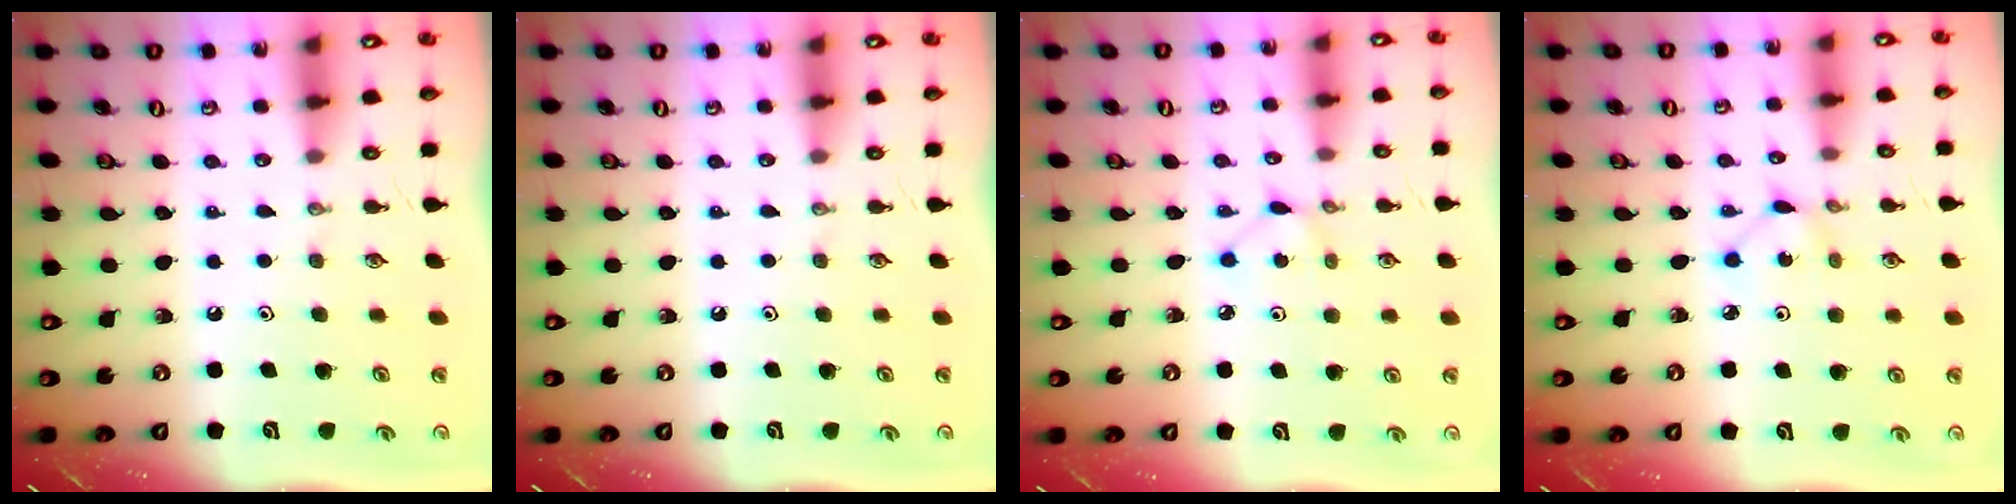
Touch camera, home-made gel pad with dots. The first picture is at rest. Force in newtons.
{"total": 0.0}
{"total": 1.9, "press": 1.9, "slide": 0.2}
{"total": 1.3, "press": 1.3, "slide": 0.1}